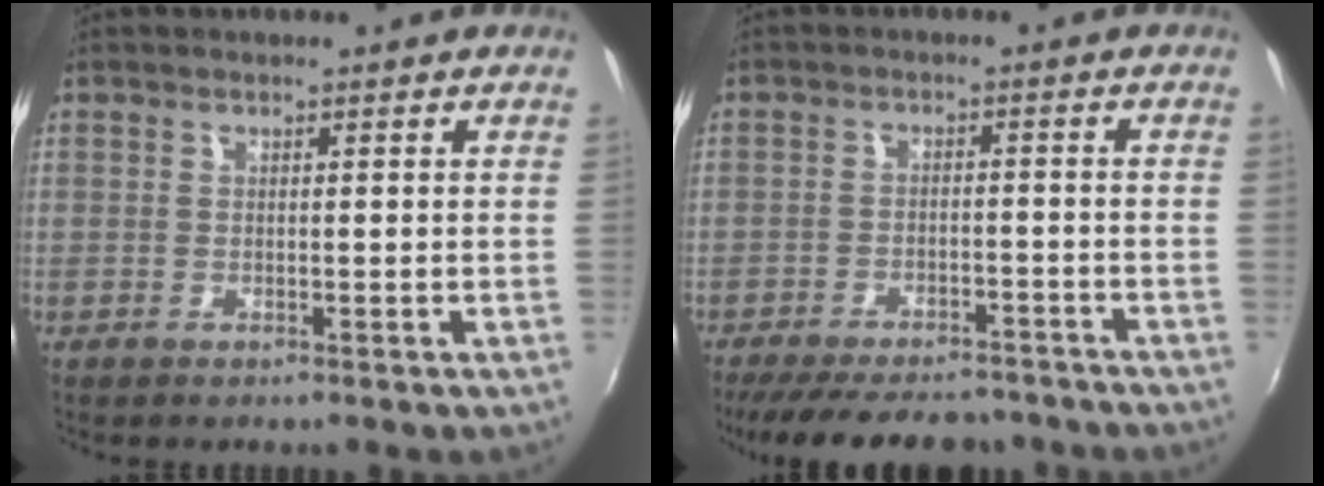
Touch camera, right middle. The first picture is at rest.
{"total": 17.4, "force": [-14.5, 6.1, 7.5], "torque": [-0.161, -0.012, -0.199]}